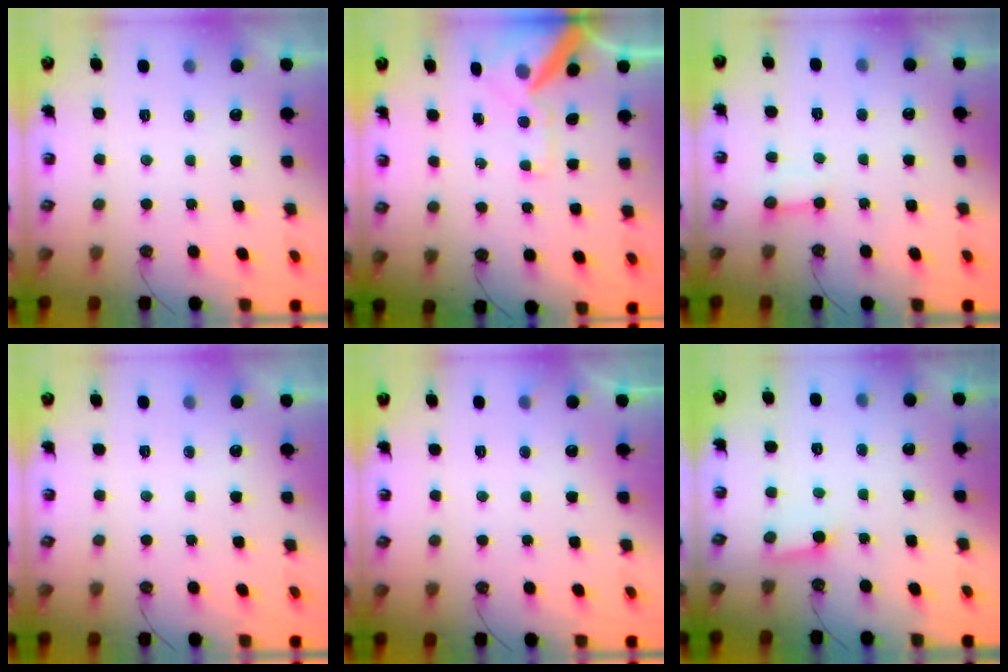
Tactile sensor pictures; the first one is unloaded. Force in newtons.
{"total": 13.1, "press": 12.9, "slide": 2.2}
{"total": 3.0, "press": 3.0, "slide": 0.4}
{"total": 0.0}
{"total": 1.8, "press": 1.8, "slide": 0.1}
{"total": 2.7, "press": 2.7, "slide": 0.4}